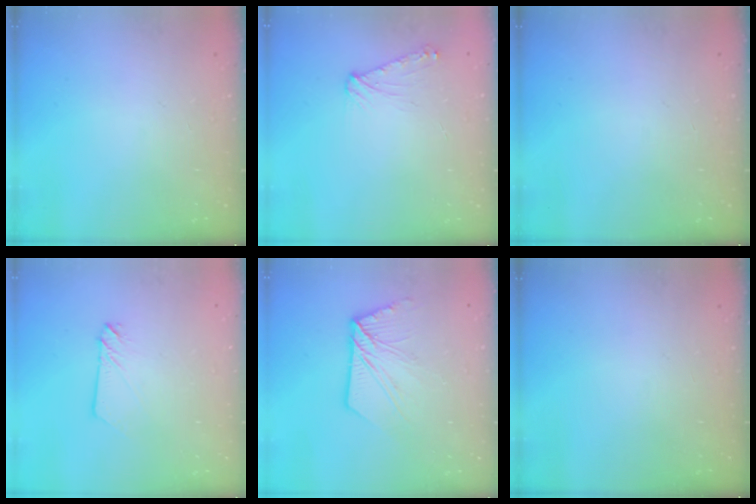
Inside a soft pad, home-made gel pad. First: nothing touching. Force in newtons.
{"total": 6.7, "press": 6.6, "slide": 1.1}
{"total": 0.0}
{"total": 2.4, "press": 2.4, "slide": 0.2}
{"total": 11.5, "press": 11.4, "slide": 1.0}
{"total": 0.0}